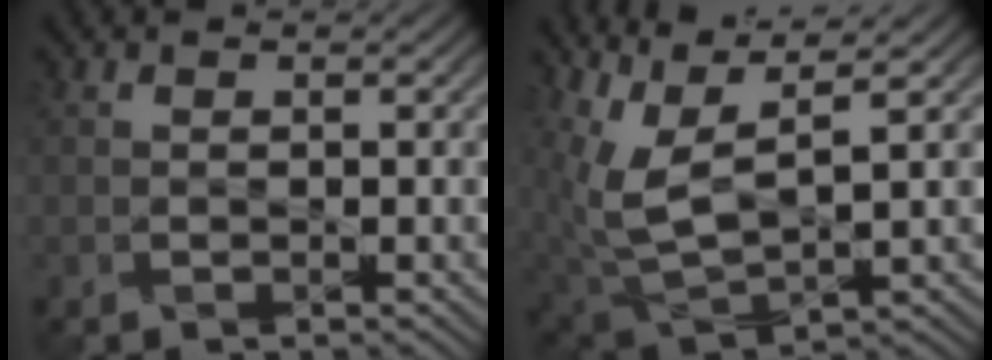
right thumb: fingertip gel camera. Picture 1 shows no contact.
{"total": 8.6, "force": [4.0, 2.8, 7.1], "torque": [-0.185, 0.003, 0.088]}